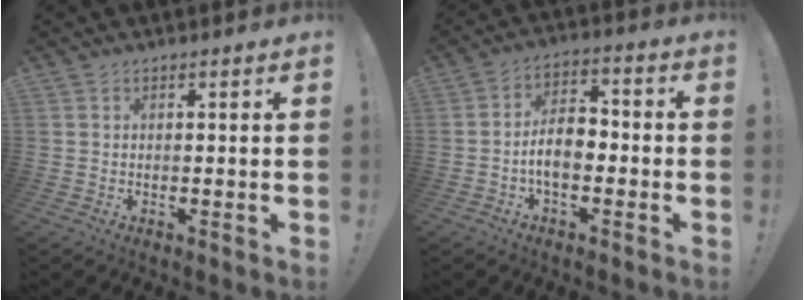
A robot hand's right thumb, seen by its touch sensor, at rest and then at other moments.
{"total": 8.8, "force": [-2.3, 5.2, 6.6], "torque": [-0.117, 0.015, -0.042]}